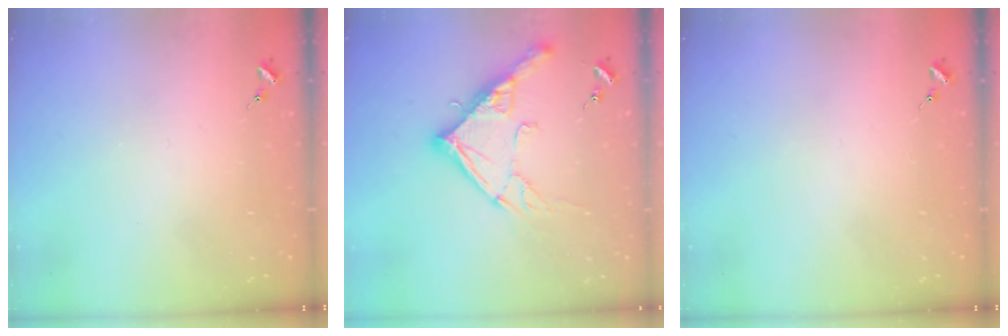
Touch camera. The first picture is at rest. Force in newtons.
{"total": 16.2, "press": 16.1, "slide": 1.7}
{"total": 0.0}